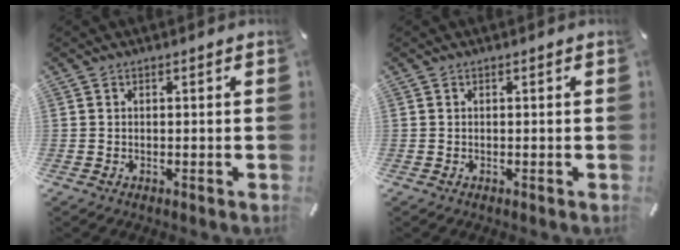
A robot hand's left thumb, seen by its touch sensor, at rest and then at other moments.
{"total": 0.0}